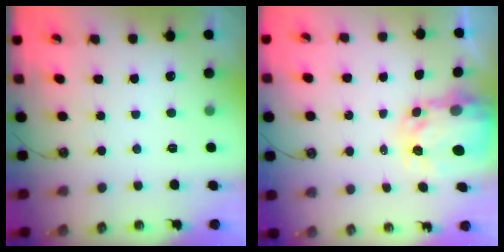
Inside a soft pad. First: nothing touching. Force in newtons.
{"total": 5.0, "press": 5.0, "slide": 0.4}